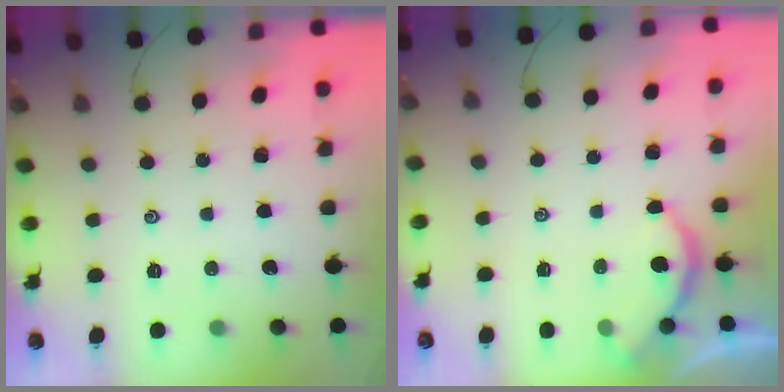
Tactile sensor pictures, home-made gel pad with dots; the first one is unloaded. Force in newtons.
{"total": 1.9, "press": 1.9, "slide": 0.4}